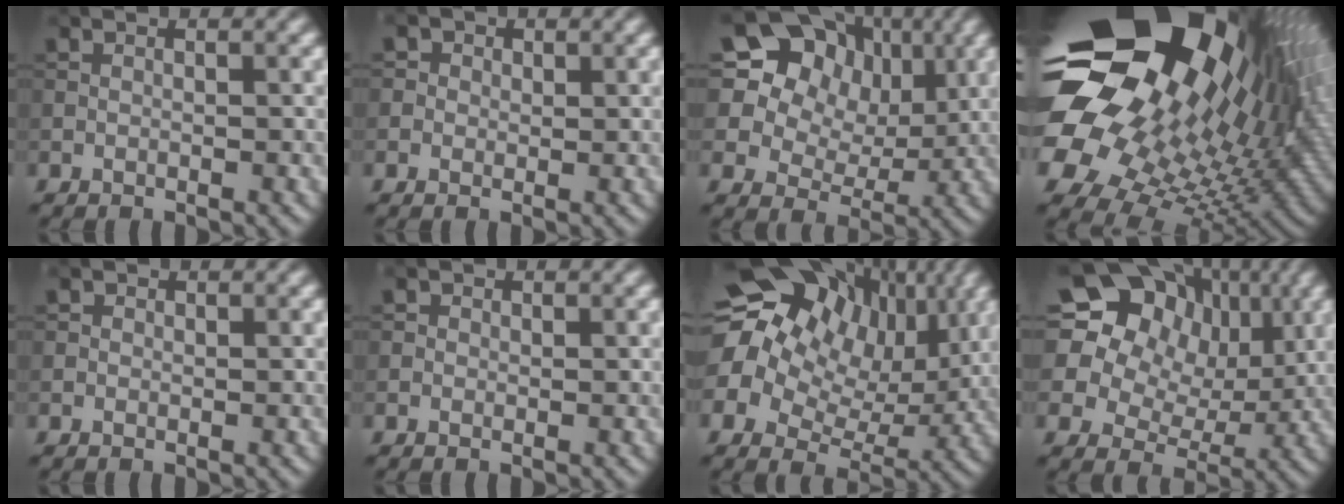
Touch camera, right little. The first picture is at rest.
{"total": 0.6, "force": [-0.2, 0.2, -0.5], "torque": [0.019, -0.006, -0.019]}
{"total": 17.0, "force": [8.1, 12.8, 7.6], "torque": [-0.182, 0.043, 0.142]}
{"total": 19.1, "force": [7.3, 11.1, 13.6], "torque": [-0.262, 0.011, 0.135]}
{"total": 1.9, "force": [-1.0, -1.2, -1.2], "torque": [0.030, -0.011, -0.020]}
{"total": 1.6, "force": [-0.8, -0.9, -1.0], "torque": [0.027, -0.010, -0.021]}
{"total": 15.1, "force": [6.0, 11.1, 8.3], "torque": [-0.185, 0.040, 0.102]}
{"total": 18.7, "force": [8.4, 14.4, 8.4], "torque": [-0.182, 0.045, 0.129]}